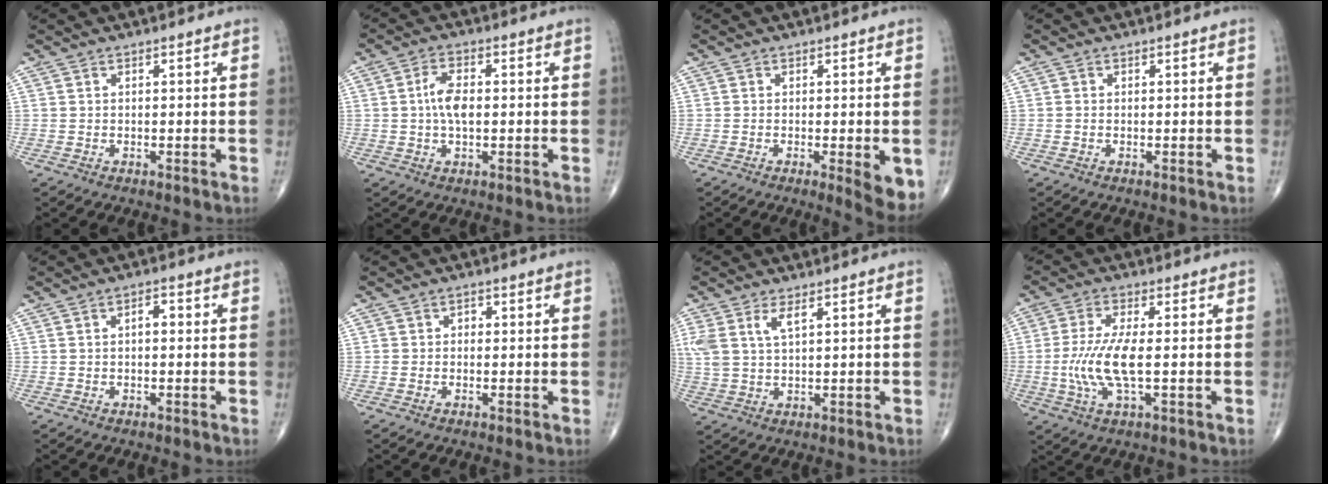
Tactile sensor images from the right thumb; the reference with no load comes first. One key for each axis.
{"total": 5.4, "fx": 0.0, "fy": 2.7, "fz": 4.6, "tx": -0.089, "ty": 0.008, "tz": -0.004}
{"total": 5.9, "fx": -1.6, "fy": 1.4, "fz": 5.5, "tx": -0.069, "ty": -0.014, "tz": -0.022}
{"total": 0.0}
{"total": 2.0, "fx": 0.0, "fy": 1.1, "fz": 1.7, "tx": -0.018, "ty": 0.009, "tz": -0.004}
{"total": 1.1, "fx": -0.2, "fy": 1.0, "fz": 0.5, "tx": 0.002, "ty": 0.004, "tz": -0.008}
{"total": 5.4, "fx": 2.4, "fy": 2.2, "fz": 4.3, "tx": -0.106, "ty": -0.001, "tz": 0.056}
{"total": 8.9, "fx": -0.8, "fy": 2.6, "fz": 8.5, "tx": -0.200, "ty": -0.001, "tz": -0.017}